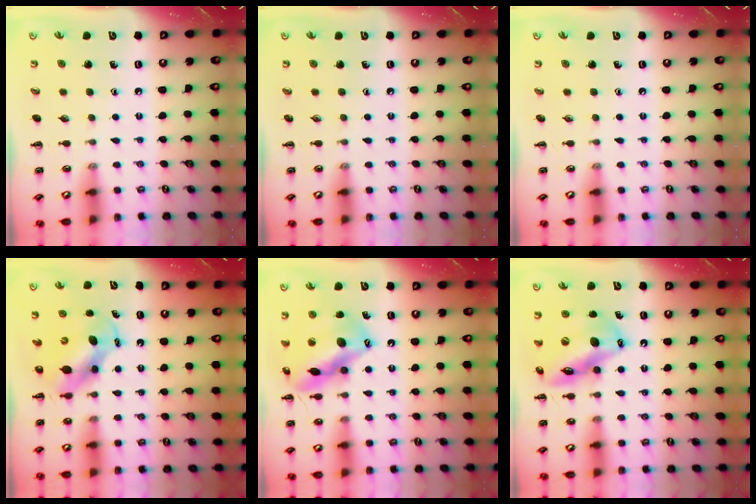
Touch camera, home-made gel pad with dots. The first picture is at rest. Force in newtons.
{"total": 0.0}
{"total": 0.0}
{"total": 6.4, "press": 6.3, "slide": 0.9}
{"total": 16.9, "press": 16.7, "slide": 3.1}
{"total": 15.5, "press": 14.9, "slide": 4.2}